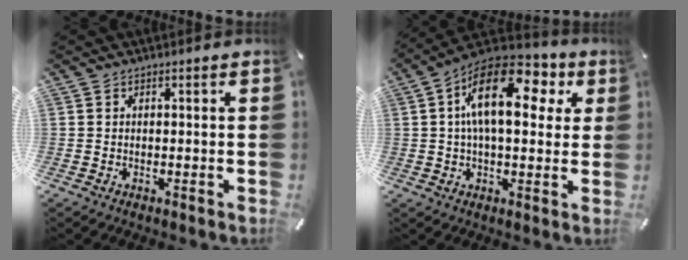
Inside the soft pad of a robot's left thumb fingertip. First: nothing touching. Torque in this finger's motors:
{"motor_torque": [0.69, 1.31, 1.80, -0.97, 0.54]}